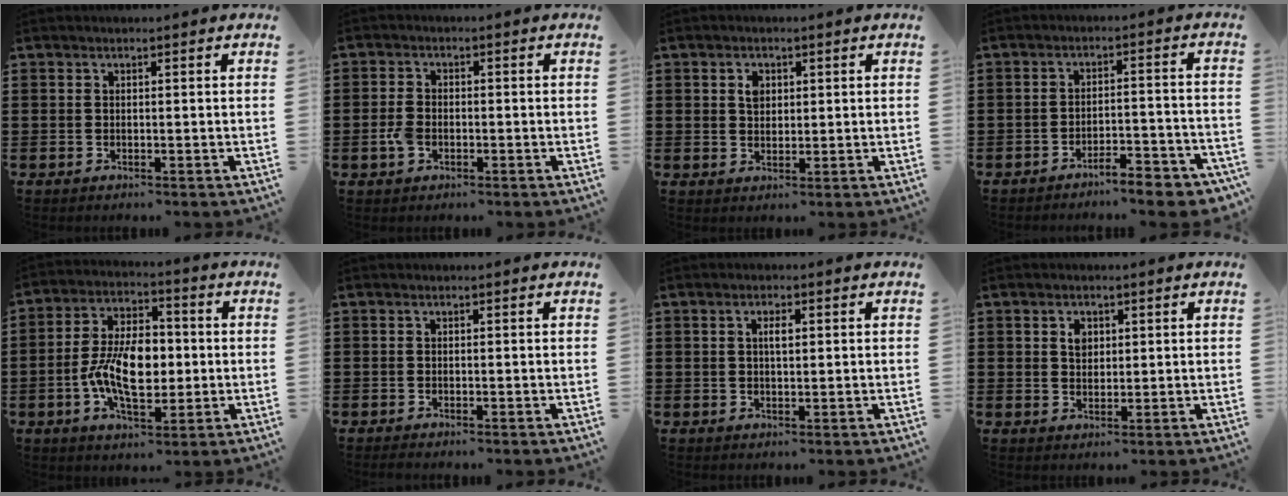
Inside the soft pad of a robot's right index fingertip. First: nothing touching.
{"total": 3.0, "force": [-1.2, 1.8, 2.1], "torque": [-0.059, -0.006, -0.027]}
{"total": 2.2, "force": [0.8, 1.6, 1.3], "torque": [-0.030, 0.007, 0.014]}
{"total": 5.1, "force": [-4.8, 0.4, 1.7], "torque": [-0.028, 0.000, -0.093]}
{"total": 10.1, "force": [-1.3, 5.7, 8.2], "torque": [-0.172, 0.004, -0.031]}
{"total": 0.5, "force": [-0.5, -0.1, 0.1], "torque": [-0.002, -0.005, -0.009]}
{"total": 1.9, "force": [0.4, 0.7, 1.8], "torque": [-0.036, 0.005, 0.006]}
{"total": 2.2, "force": [0.9, 1.4, 1.4], "torque": [-0.031, 0.006, 0.016]}